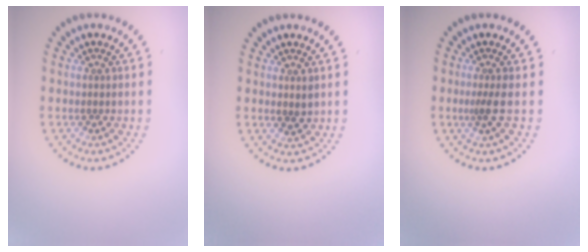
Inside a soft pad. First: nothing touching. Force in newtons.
{"total": 0.8, "press": 0.8, "slide": 0.2}
{"total": 1.2, "press": 0.7, "slide": 1.0}